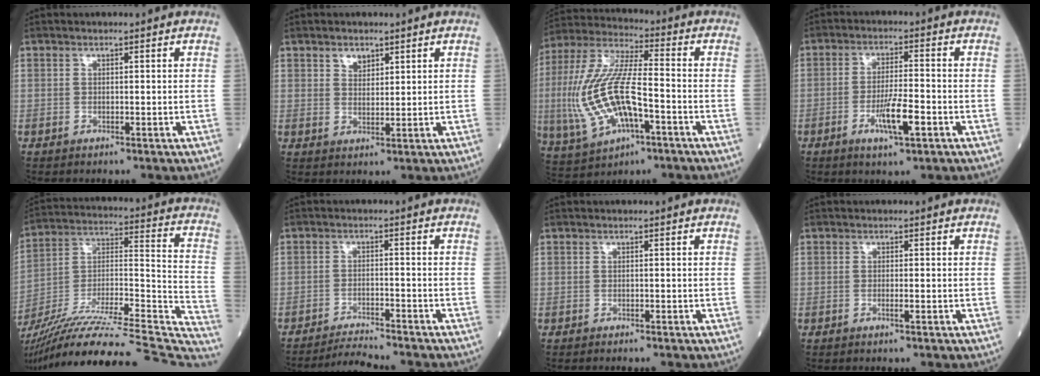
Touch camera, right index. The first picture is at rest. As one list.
[{"total": 2.3, "force": [1.6, 1.4, 1.0], "torque": [-0.016, -0.001, 0.029]}, {"total": 17.0, "force": [-3.7, 5.3, 15.7], "torque": [-0.353, -0.001, -0.064]}, {"total": 6.6, "force": [-2.7, 0.9, 6.0], "torque": [-0.107, -0.006, -0.045]}, {"total": 36.3, "force": [-30.2, 3.1, 19.8], "torque": [-0.281, -0.033, -0.452]}, {"total": 6.0, "force": [-5.7, -1.0, 1.4], "torque": [-0.025, -0.012, -0.094]}, {"total": 1.1, "force": [-1.0, 0.0, 0.6], "torque": [-0.006, 0.000, -0.013]}, {"total": 1.0, "force": [-0.4, -0.1, 0.9], "torque": [-0.015, -0.002, -0.006]}]